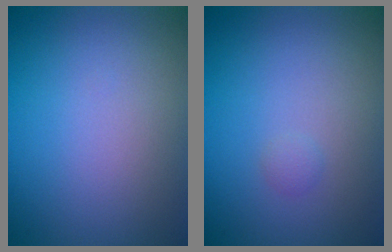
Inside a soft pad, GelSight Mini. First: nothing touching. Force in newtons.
{"total": 0.5, "press": 0.5, "slide": 0.0}